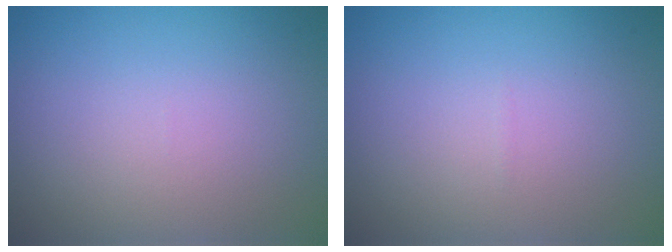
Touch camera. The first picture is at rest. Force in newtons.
{"total": 0.0}